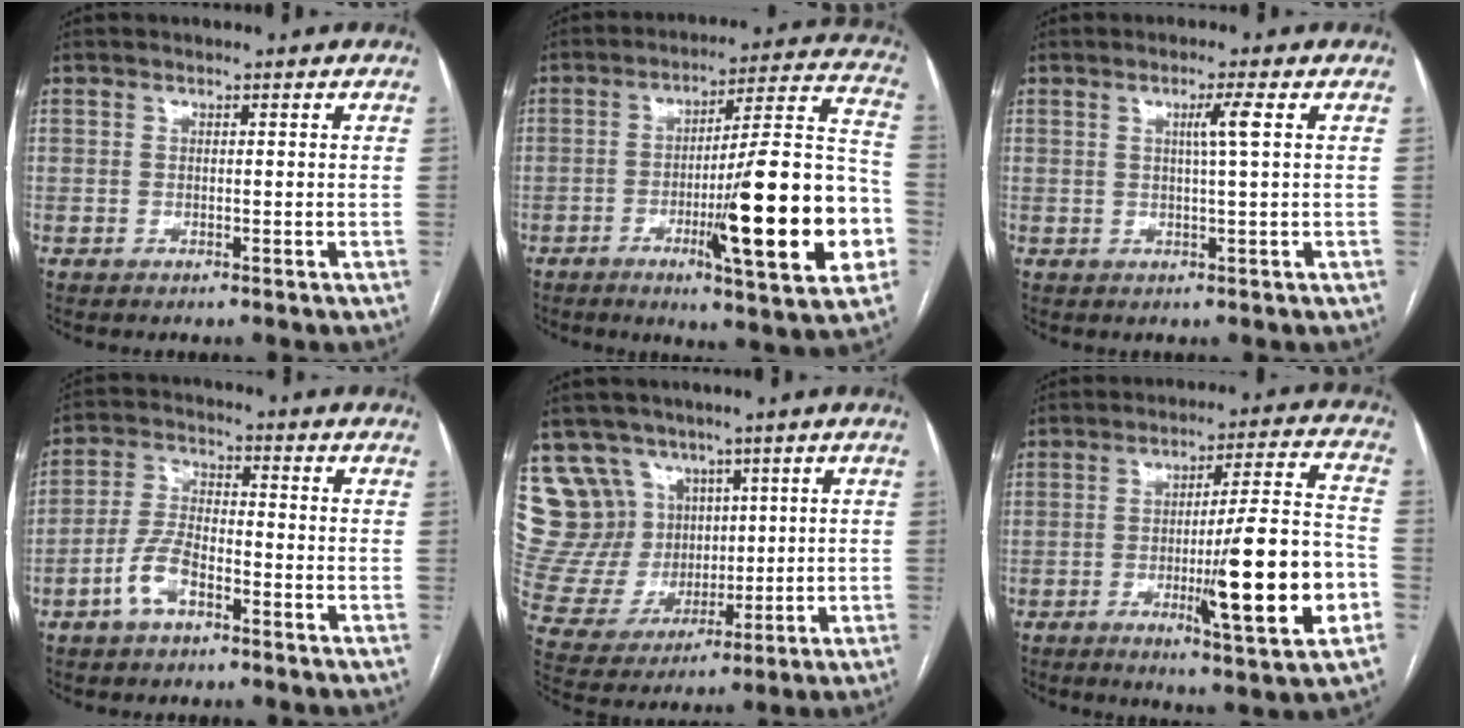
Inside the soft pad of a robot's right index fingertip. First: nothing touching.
{"total": 22.4, "force": [-6.1, 1.8, 21.5], "torque": [-0.270, 0.003, -0.087]}
{"total": 2.9, "force": [0.8, -0.7, 2.7], "torque": [-0.048, -0.002, 0.014]}
{"total": 6.3, "force": [-3.3, 2.9, 4.6], "torque": [-0.101, 0.012, -0.064]}
{"total": 13.3, "force": [7.4, 10.7, 2.8], "torque": [-0.078, 0.055, 0.168]}
{"total": 15.9, "force": [-4.4, 0.7, 15.3], "torque": [-0.230, -0.010, -0.064]}